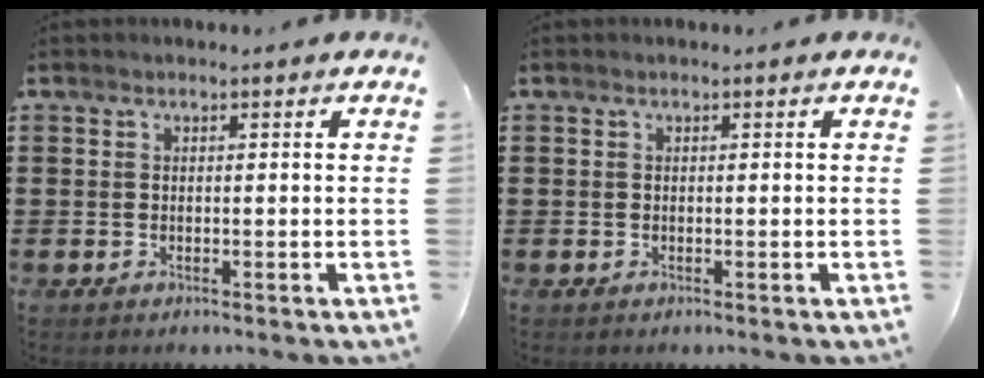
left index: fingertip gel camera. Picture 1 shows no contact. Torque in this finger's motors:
{"motor_torque": [0.00, 0.00, 0.03, 0.00]}